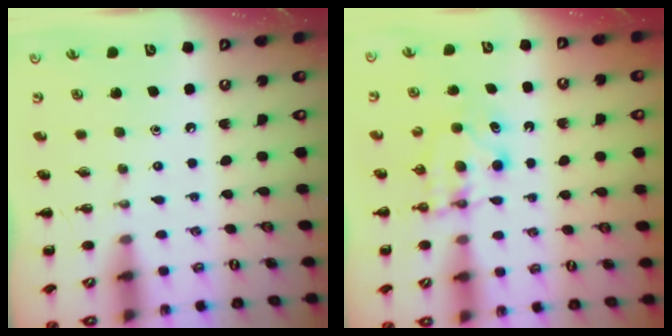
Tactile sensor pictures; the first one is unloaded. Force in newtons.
{"total": 6.3, "press": 6.1, "slide": 1.3}